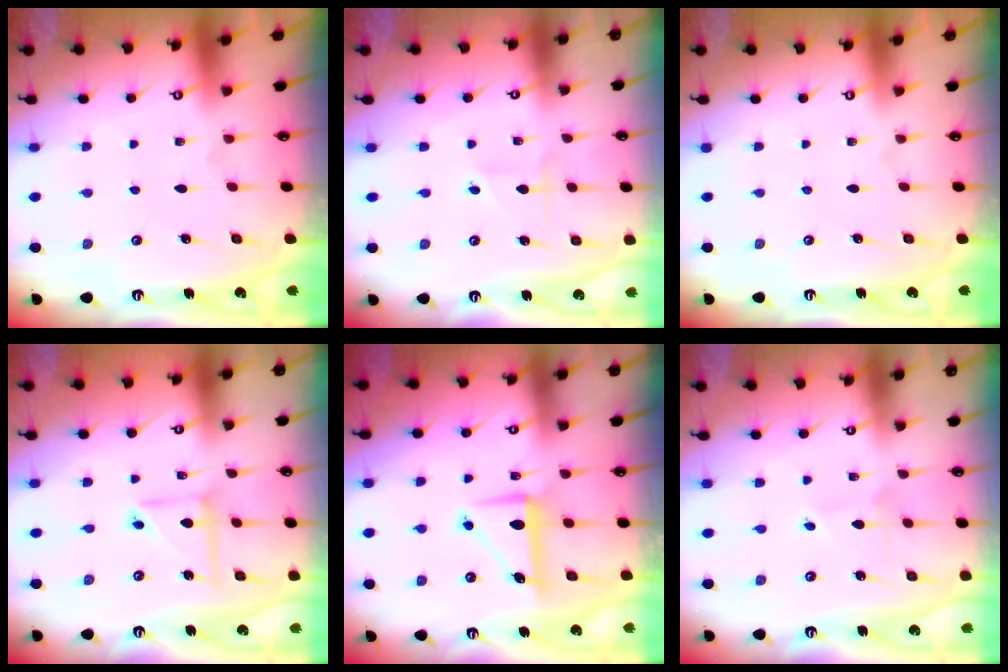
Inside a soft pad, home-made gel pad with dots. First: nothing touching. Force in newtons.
{"total": 2.3, "press": 2.3, "slide": 0.2}
{"total": 0.0}
{"total": 7.0, "press": 7.0, "slide": 0.6}
{"total": 7.7, "press": 7.6, "slide": 0.7}
{"total": 2.2, "press": 2.1, "slide": 0.3}